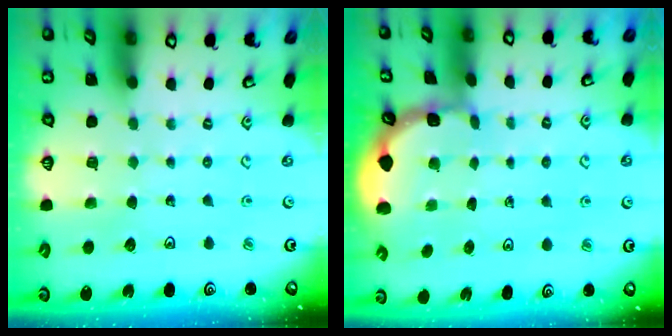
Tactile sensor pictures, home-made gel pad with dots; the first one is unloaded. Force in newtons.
{"total": 1.3, "press": 1.3, "slide": 0.3}